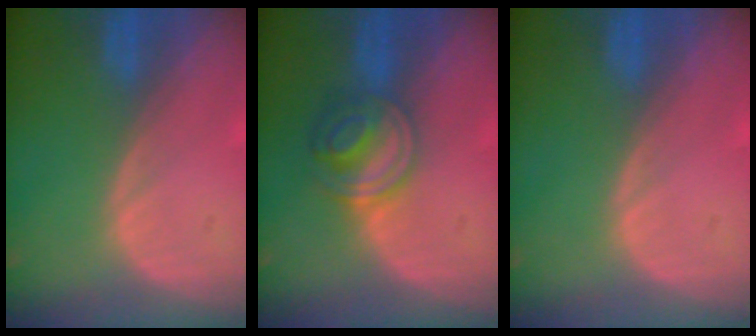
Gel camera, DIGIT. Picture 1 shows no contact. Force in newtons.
{"total": 6.2, "press": 5.4, "slide": 3.0}
{"total": 0.5, "press": 0.0, "slide": 0.5}